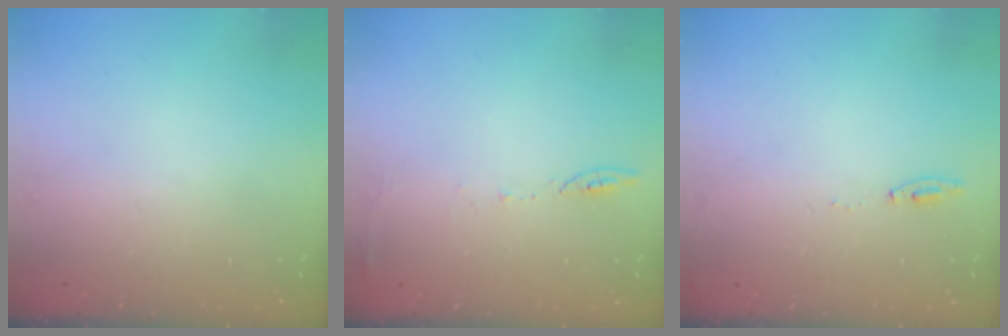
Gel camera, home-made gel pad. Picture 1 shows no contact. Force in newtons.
{"total": 5.8, "press": 5.7, "slide": 0.9}
{"total": 4.6, "press": 4.6, "slide": 0.5}